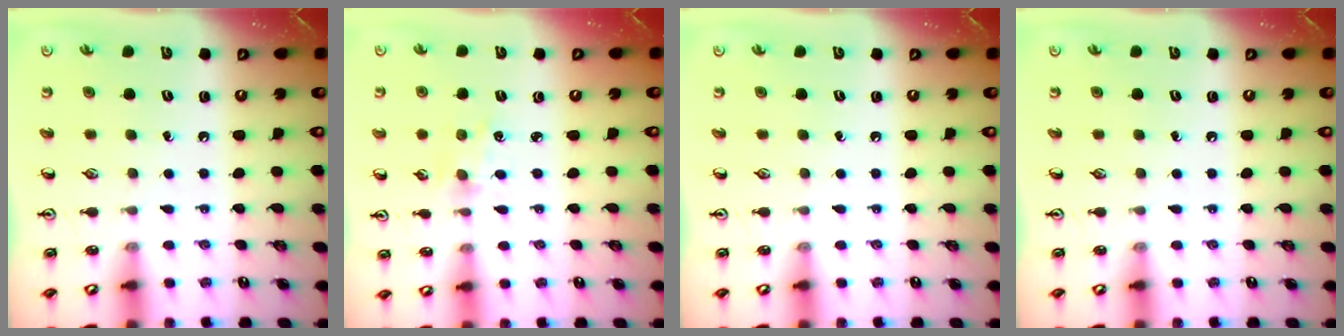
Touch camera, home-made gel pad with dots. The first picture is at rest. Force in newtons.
{"total": 0.9, "press": 0.9, "slide": 0.2}
{"total": 0.0}
{"total": 0.0}